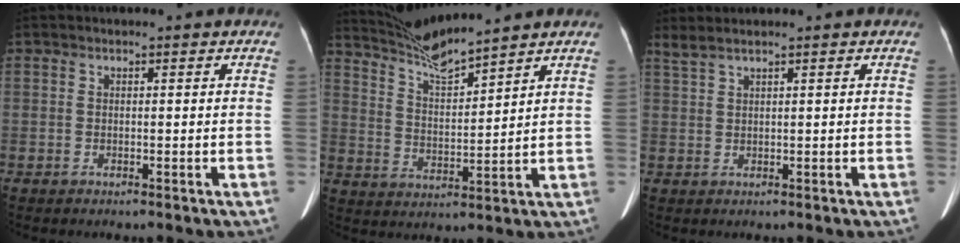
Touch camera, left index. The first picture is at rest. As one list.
[{"total": 7.7, "force": [7.3, -1.3, 2.0], "torque": [-0.052, -0.006, 0.150]}, {"total": 2.0, "force": [1.6, -0.2, 1.1], "torque": [-0.033, 0.019, 0.041]}]